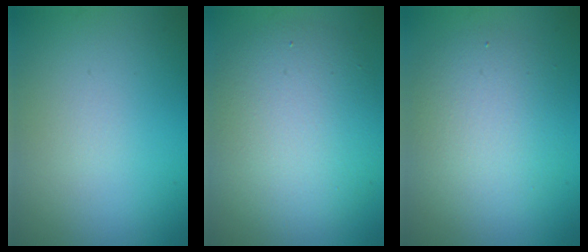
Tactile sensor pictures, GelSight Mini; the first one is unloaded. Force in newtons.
{"total": 7.3, "press": 7.3, "slide": 0.6}
{"total": 4.6, "press": 4.6, "slide": 0.3}